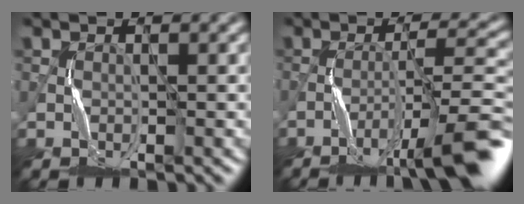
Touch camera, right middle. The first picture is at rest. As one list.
[{"total": 9.0, "force": [-5.8, 1.3, 6.8], "torque": [-0.091, 0.012, -0.095]}]